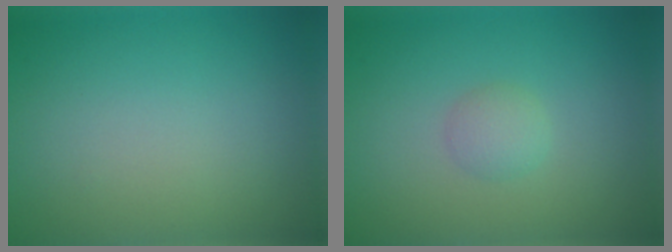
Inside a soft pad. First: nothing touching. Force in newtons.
{"total": 1.4, "press": 1.4, "slide": 0.0}